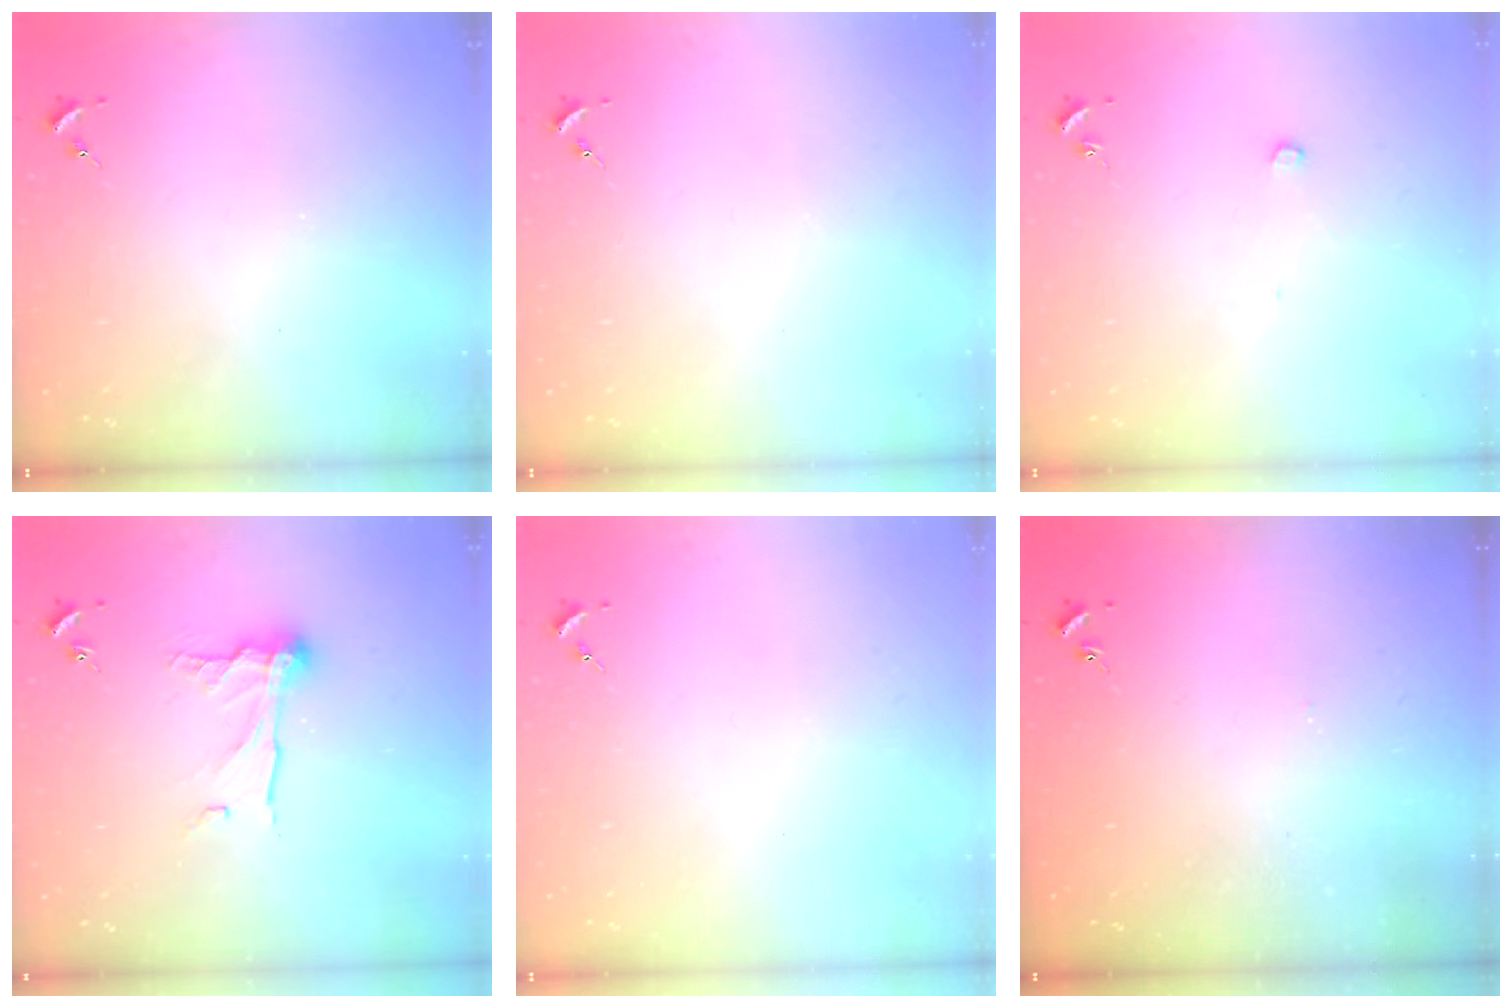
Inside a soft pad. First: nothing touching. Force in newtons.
{"total": 0.0}
{"total": 2.4, "press": 2.4, "slide": 0.0}
{"total": 11.2, "press": 11.2, "slide": 0.8}
{"total": 0.0}
{"total": 0.9, "press": 0.8, "slide": 0.2}